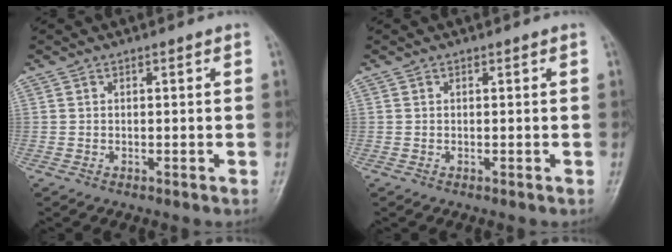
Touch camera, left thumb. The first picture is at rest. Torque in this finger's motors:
{"motor_torque": [0.00, 0.00, 0.09, 0.09, 0.00]}